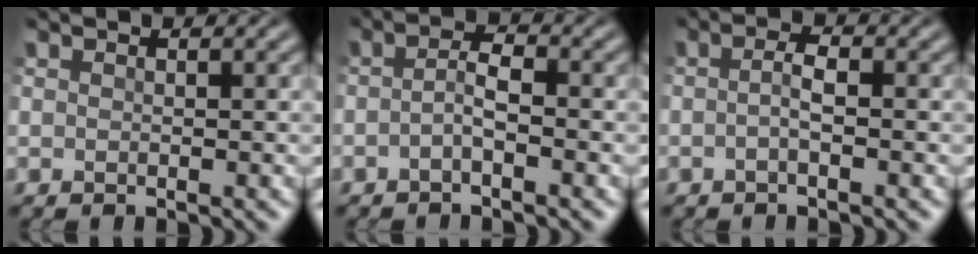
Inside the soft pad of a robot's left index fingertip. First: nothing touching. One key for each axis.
{"total": 2.0, "fx": -1.0, "fy": 0.5, "fz": 1.6, "tx": -0.034, "ty": 0.005, "tz": -0.025}
{"total": 1.7, "fx": -0.6, "fy": 0.4, "fz": 1.5, "tx": -0.032, "ty": 0.003, "tz": -0.017}